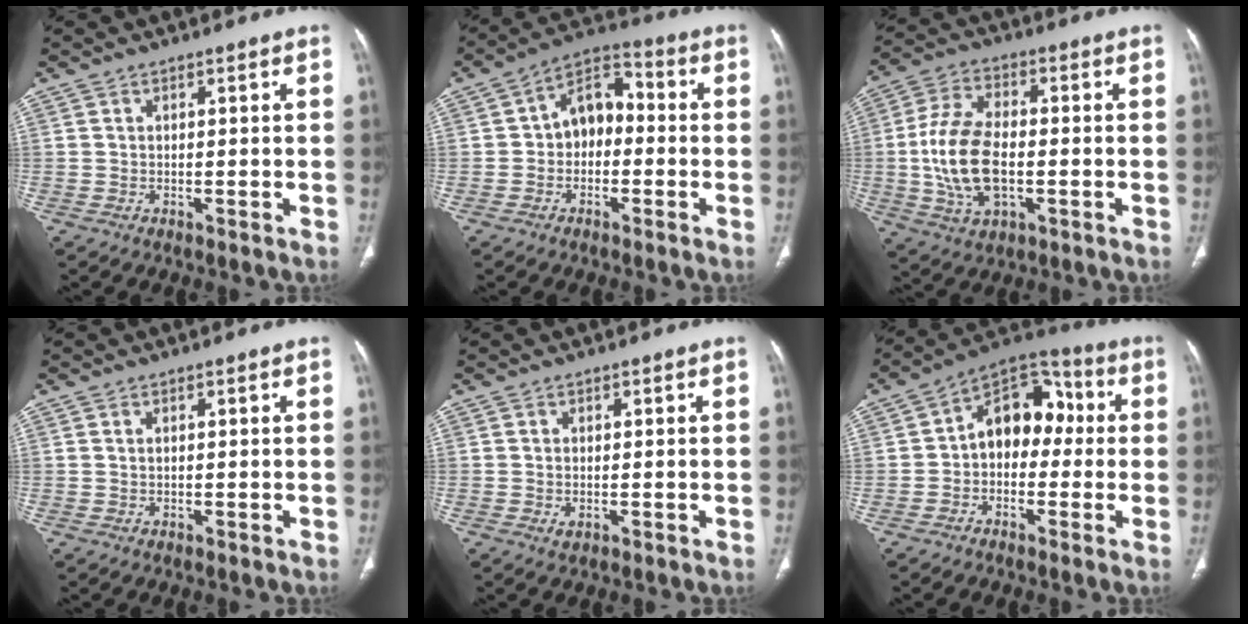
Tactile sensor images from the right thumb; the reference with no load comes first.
{"total": 8.8, "force": [-0.4, 6.3, 6.1], "torque": [-0.062, 0.036, -0.026]}
{"total": 14.5, "force": [-1.6, 7.9, 12.1], "torque": [-0.242, 0.010, -0.028]}
{"total": 0.6, "force": [0.3, 0.2, 0.4], "torque": [-0.011, 0.004, 0.007]}
{"total": 0.9, "force": [-0.2, 0.5, 0.7], "torque": [-0.015, -0.004, 0.001]}
{"total": 12.1, "force": [0.1, 8.5, 8.6], "torque": [-0.088, 0.044, -0.018]}